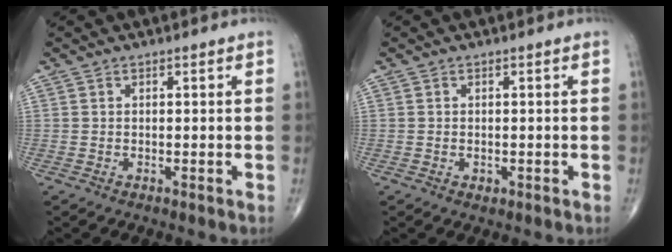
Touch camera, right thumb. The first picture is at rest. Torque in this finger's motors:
{"motor_torque": [0.05, 0.02, -0.01, 0.34, 0.04]}